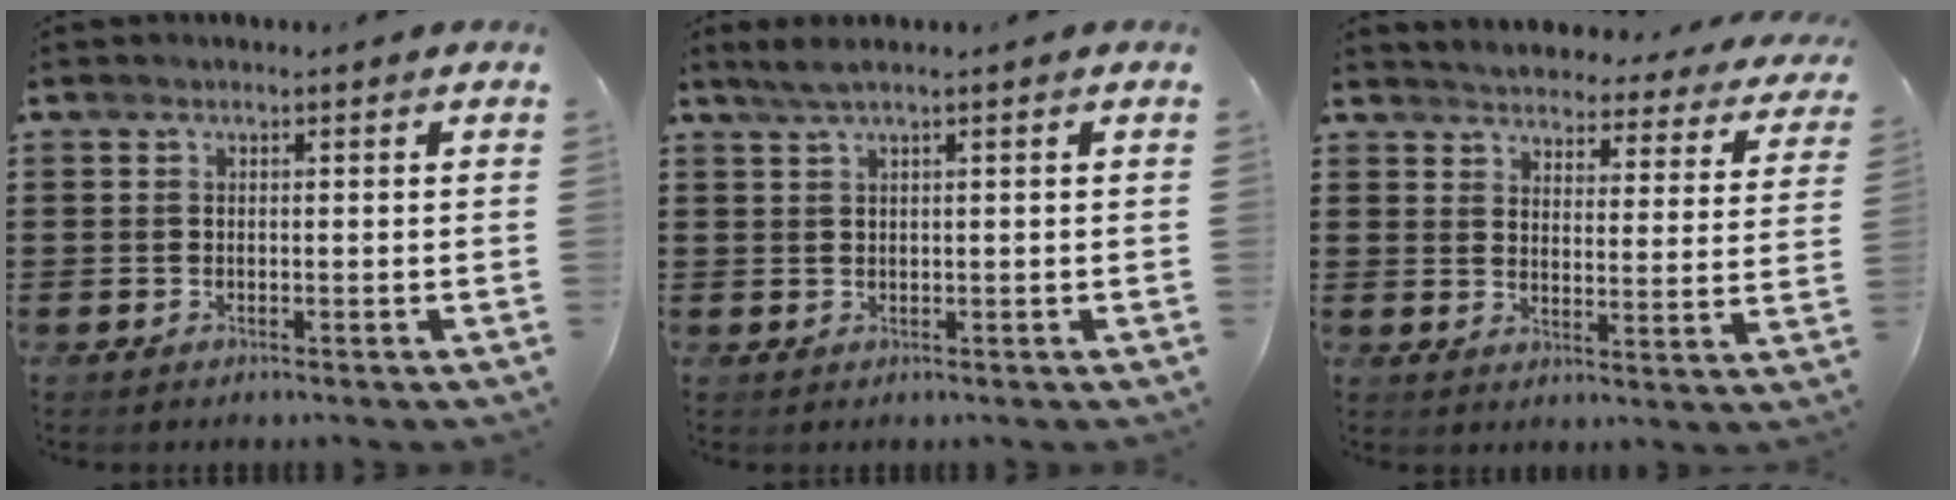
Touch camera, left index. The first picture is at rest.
{"total": 1.6, "force": [0.8, -0.1, 1.4], "torque": [-0.028, -0.001, 0.014]}
{"total": 3.5, "force": [3.5, -0.1, 0.0], "torque": [-0.024, -0.031, 0.055]}